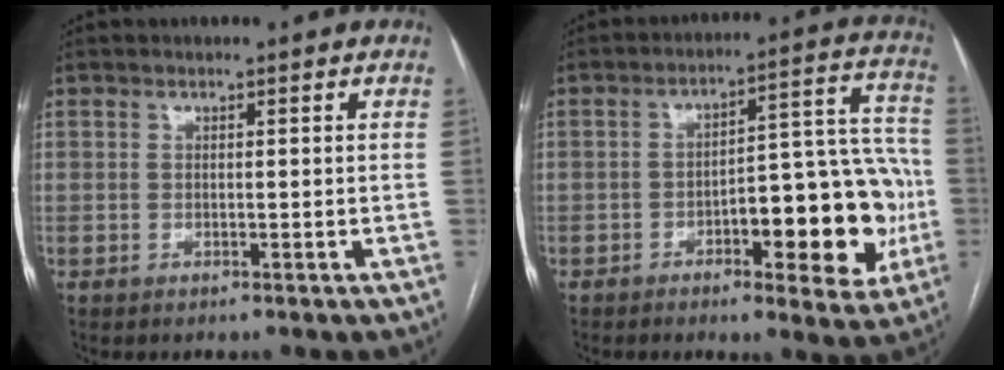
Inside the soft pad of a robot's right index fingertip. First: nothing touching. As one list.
[{"total": 16.4, "force": [-4.5, 5.4, 14.8], "torque": [-0.178, 0.035, -0.056]}]